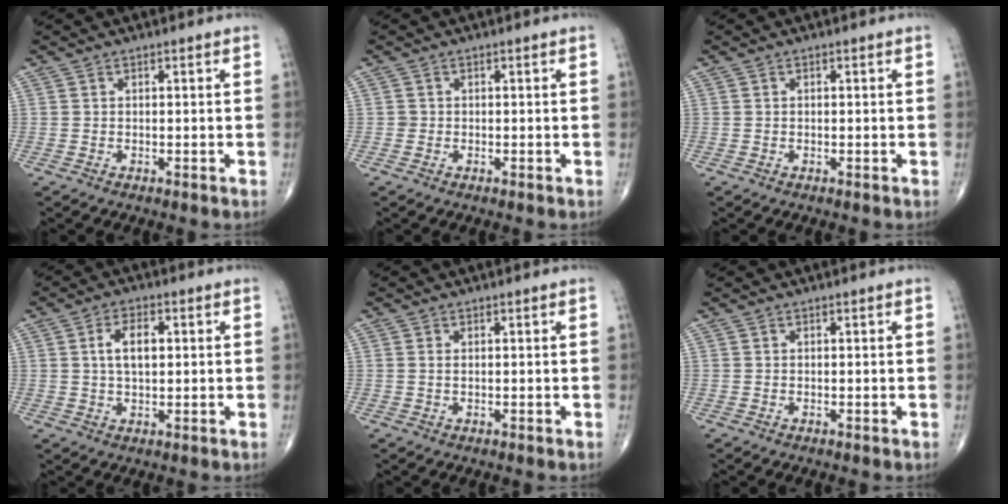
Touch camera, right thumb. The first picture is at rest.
{"total": 0.7, "force": [-0.1, 0.6, 0.0], "torque": [0.001, 0.003, -0.003]}
{"total": 0.0}
{"total": 5.7, "force": [1.1, 2.9, 4.8], "torque": [-0.083, 0.003, 0.016]}
{"total": 0.5, "force": [0.2, 0.2, 0.5], "torque": [-0.014, 0.000, 0.005]}
{"total": 0.0}